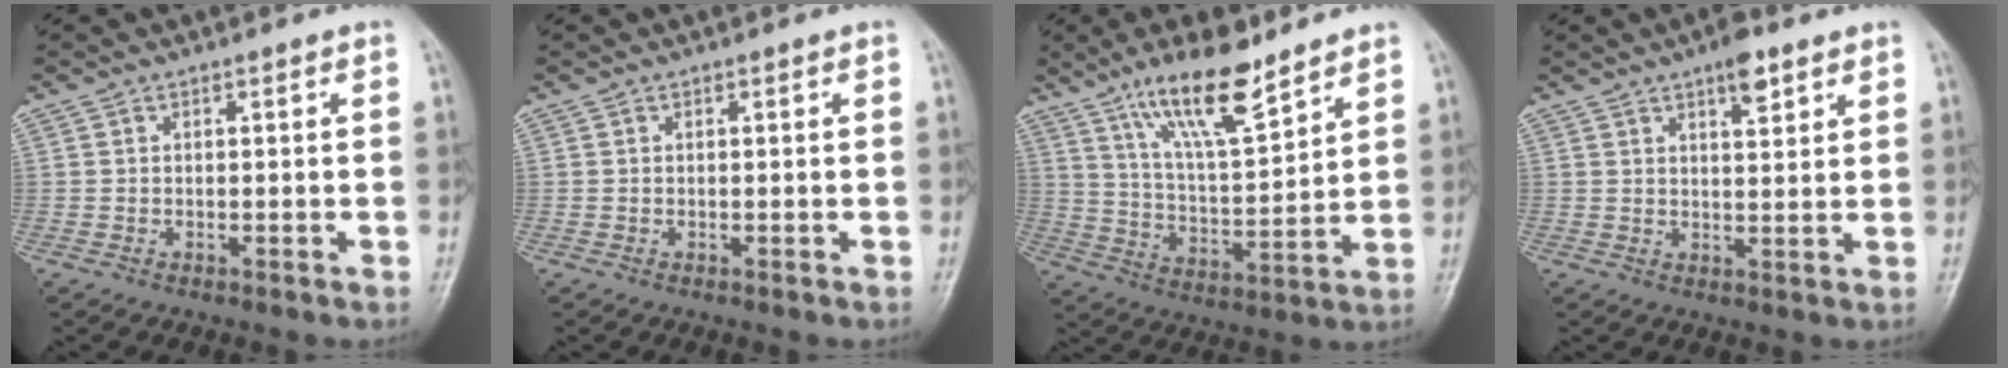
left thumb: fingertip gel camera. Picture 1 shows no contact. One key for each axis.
{"total": 0.0}
{"total": 14.8, "fx": 10.3, "fy": 4.0, "fz": 9.8, "tx": -0.152, "ty": -0.060, "tz": 0.191}
{"total": 5.6, "fx": 3.4, "fy": 2.0, "fz": 3.9, "tx": -0.046, "ty": -0.017, "tz": 0.048}